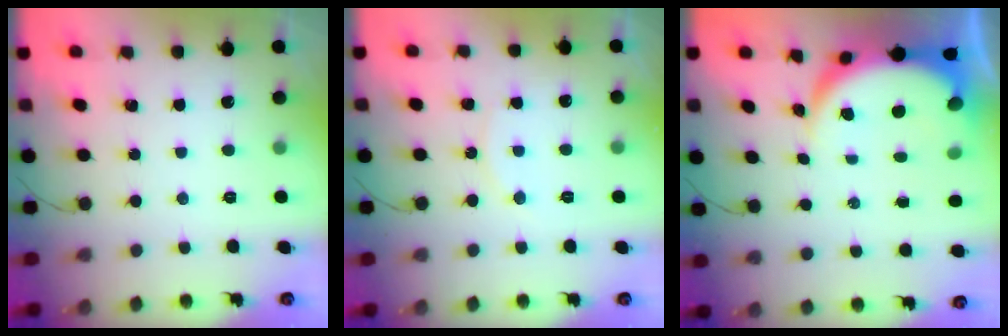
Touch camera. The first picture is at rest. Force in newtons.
{"total": 5.8, "press": 5.8, "slide": 0.1}
{"total": 7.8, "press": 7.6, "slide": 1.5}